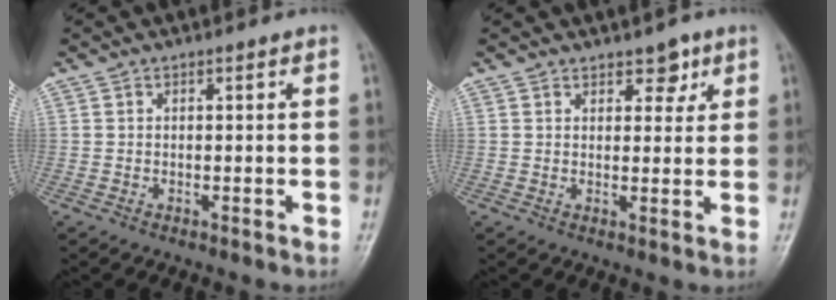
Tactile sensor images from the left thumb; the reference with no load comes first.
{"total": 3.5, "force": [2.2, 2.0, 1.8], "torque": [0.000, -0.011, 0.031]}